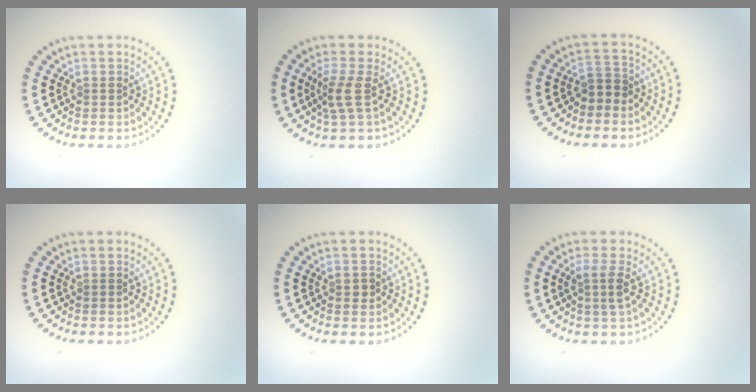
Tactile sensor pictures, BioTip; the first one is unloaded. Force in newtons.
{"total": 2.3, "press": 1.6, "slide": 1.5}
{"total": 2.0, "press": 1.8, "slide": 0.8}
{"total": 0.0}
{"total": 1.0, "press": 1.0, "slide": 0.1}
{"total": 1.9, "press": 1.6, "slide": 1.1}